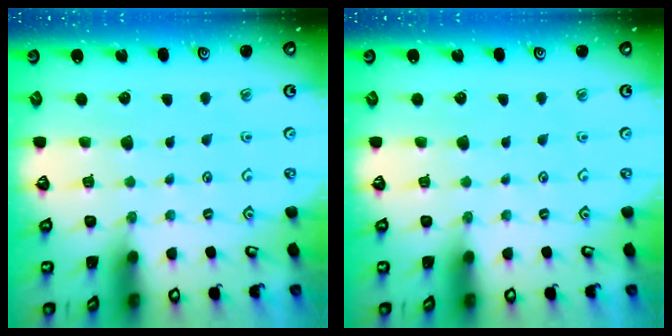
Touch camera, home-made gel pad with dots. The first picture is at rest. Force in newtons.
{"total": 0.0}